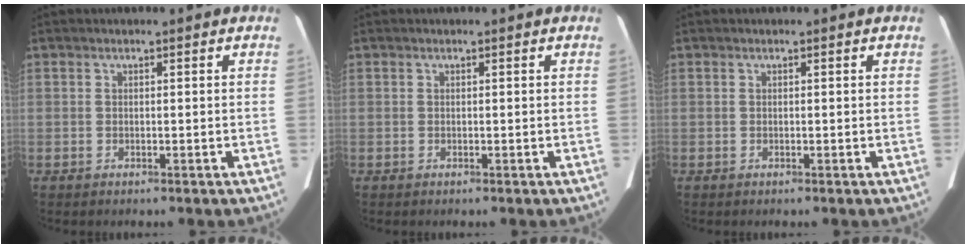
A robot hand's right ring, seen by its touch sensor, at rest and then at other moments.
{"total": 0.0}
{"total": 0.0}